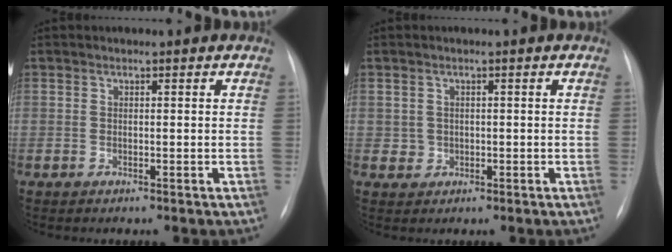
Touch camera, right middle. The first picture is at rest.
{"total": 1.6, "force": [0.0, 1.5, 0.2], "torque": [-0.003, 0.001, 0.005]}